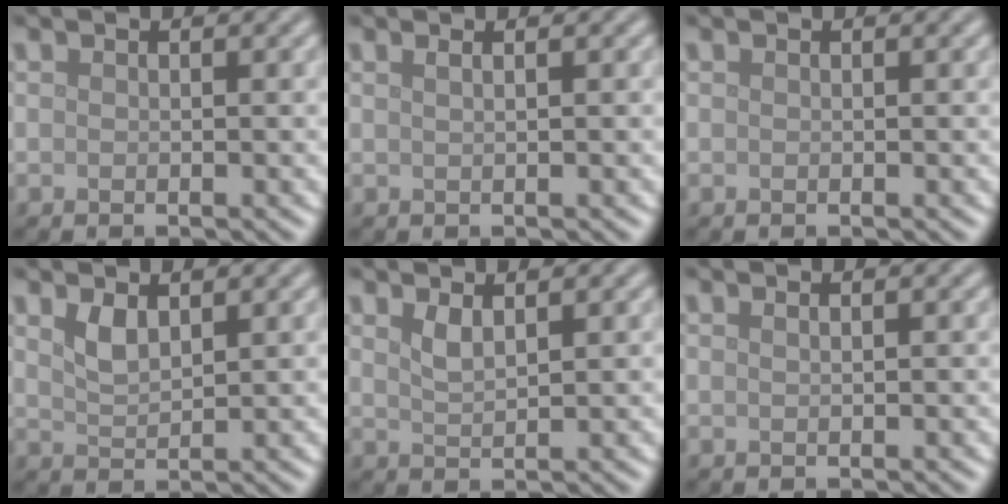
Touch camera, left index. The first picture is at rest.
{"total": 1.8, "force": [0.9, 0.9, 1.3], "torque": [-0.001, 0.000, -0.007]}
{"total": 0.0}
{"total": 2.0, "force": [1.3, 0.8, 1.3], "torque": [-0.029, -0.002, 0.029]}
{"total": 1.6, "force": [1.1, 0.4, 1.1], "torque": [-0.025, -0.001, 0.023]}
{"total": 0.8, "force": [0.4, 0.4, 0.6], "torque": [-0.003, -0.003, -0.001]}